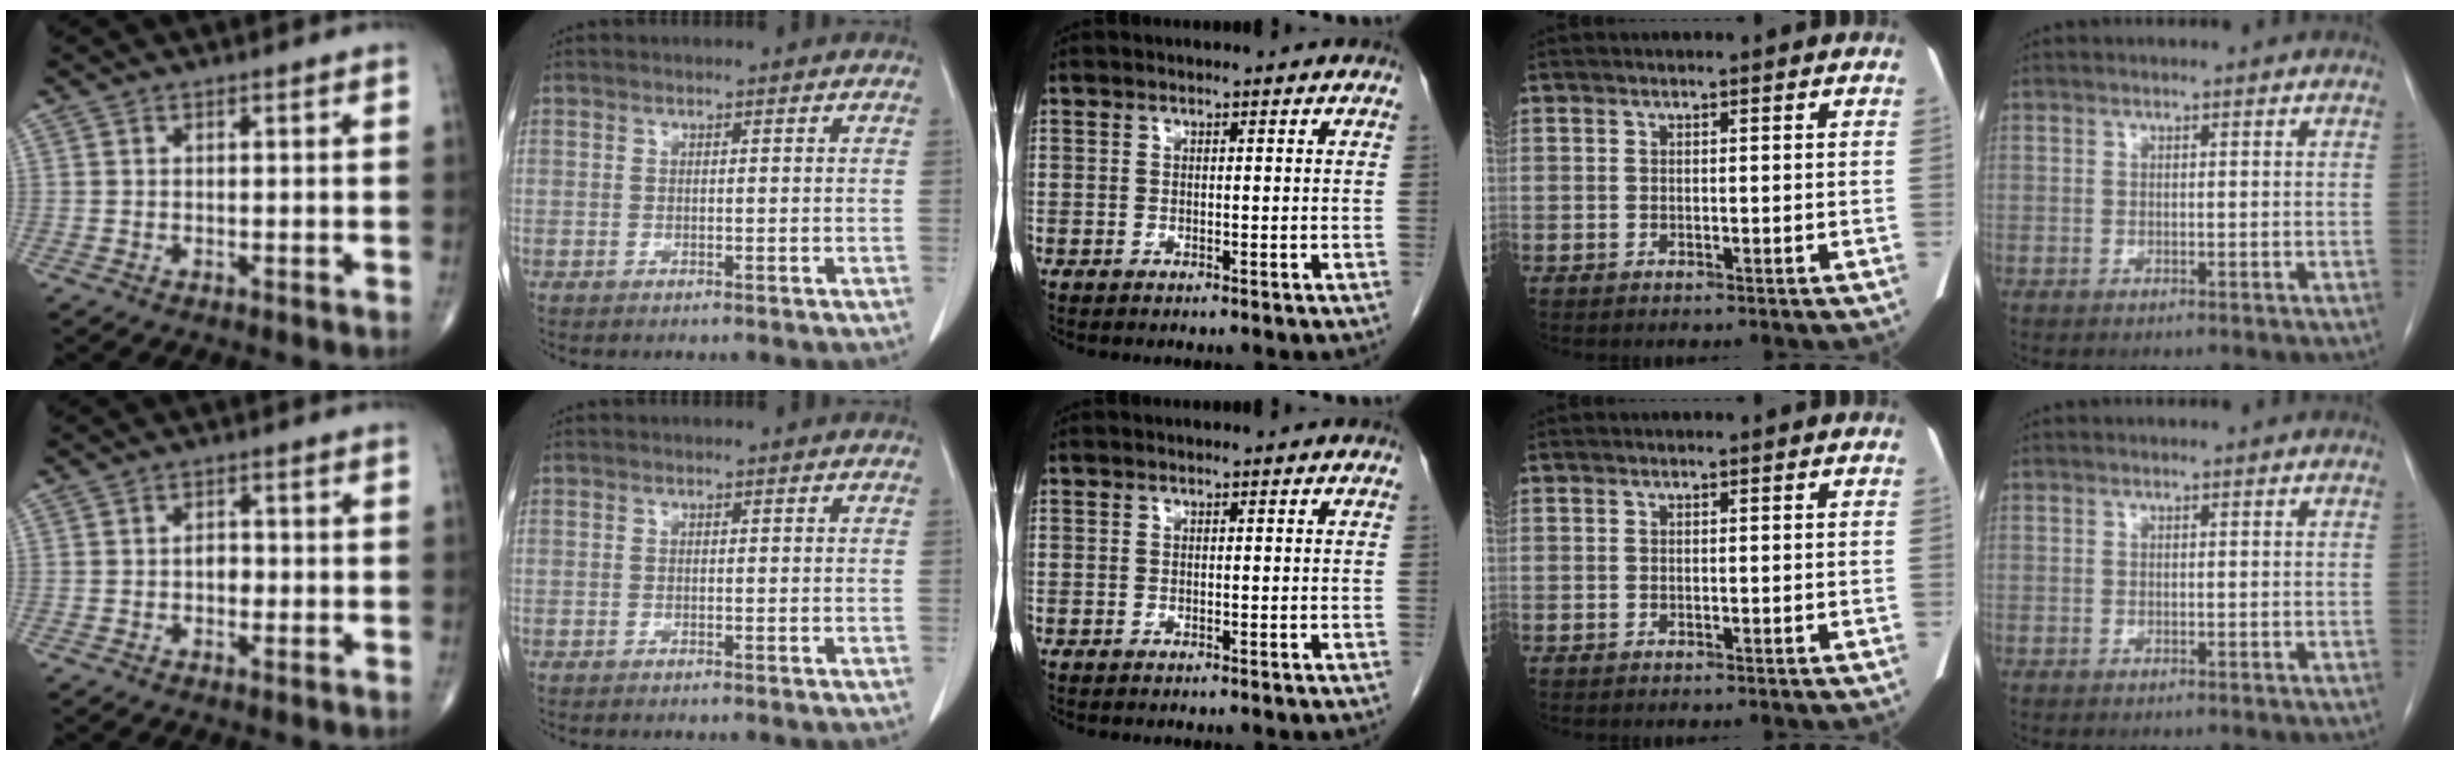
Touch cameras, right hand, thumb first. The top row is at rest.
{"thumb": {"total": 1.2, "force": [-0.4, 0.7, 0.9], "torque": [-0.012, 0.001, -0.007]}, "index": {"total": 0.5, "force": [-0.5, 0.0, 0.2], "torque": [-0.006, -0.001, -0.009]}}